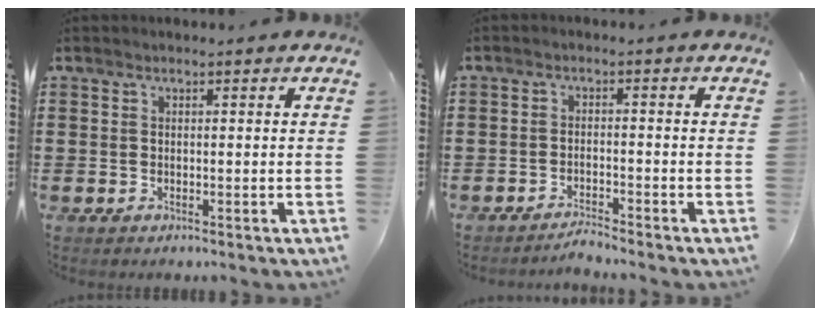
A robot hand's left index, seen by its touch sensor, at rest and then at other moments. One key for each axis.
{"total": 2.0, "fx": -1.9, "fy": -0.2, "fz": 0.4, "tx": -0.011, "ty": 0.003, "tz": -0.038}